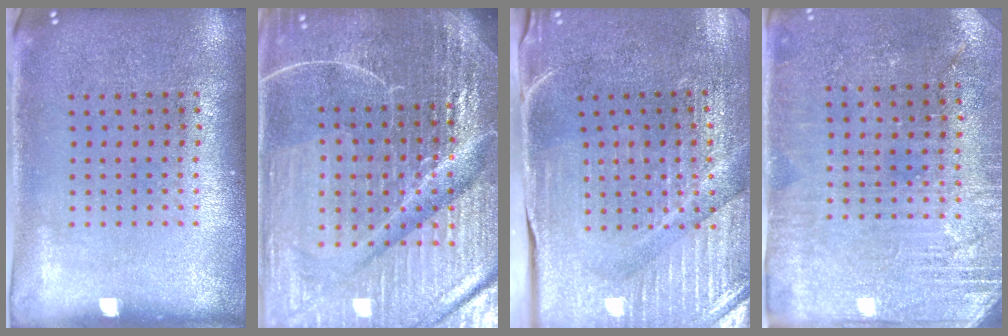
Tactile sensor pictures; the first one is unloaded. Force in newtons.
{"total": 6.9, "press": 6.0, "slide": 3.4}
{"total": 3.8, "press": 3.8, "slide": 0.7}
{"total": 2.8, "press": 2.7, "slide": 0.7}